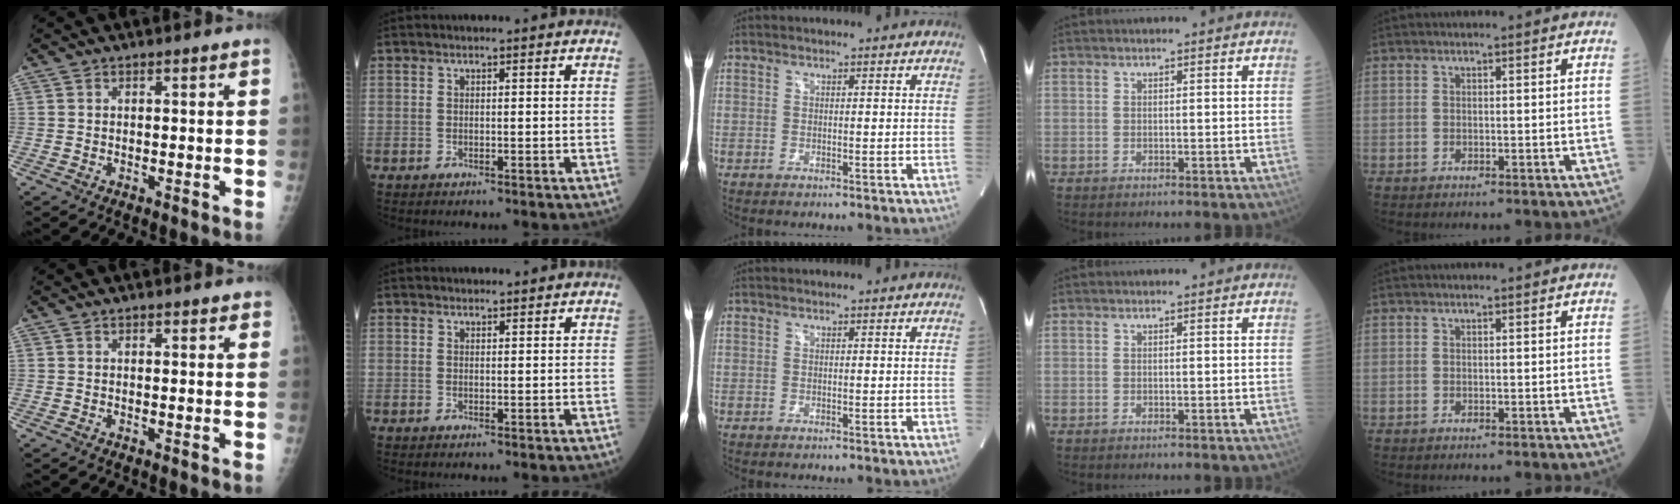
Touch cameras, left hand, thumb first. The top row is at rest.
{"thumb": {"total": 1.3, "force": [1.0, 0.6, 0.6], "torque": [-0.002, -0.003, 0.009]}, "index": {"total": 0.9, "force": [0.8, 0.3, 0.0], "torque": [0.000, 0.000, 0.013]}}